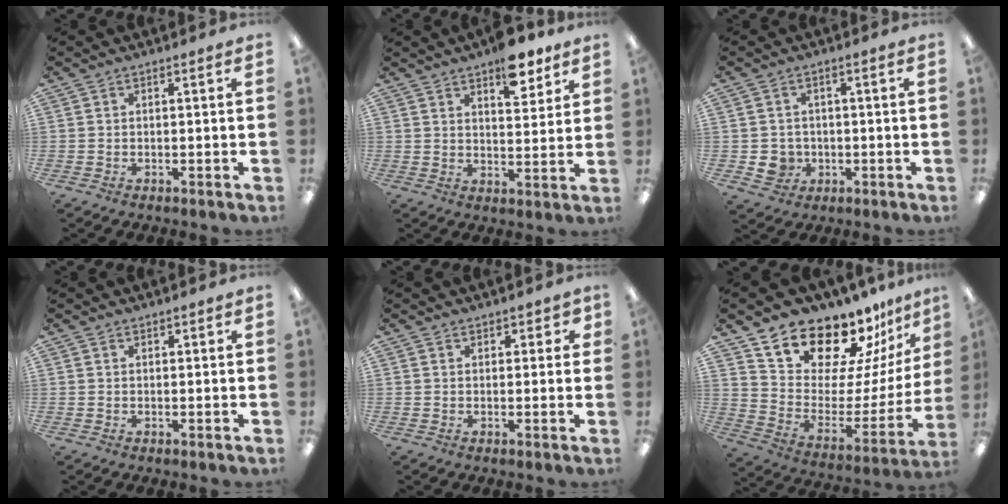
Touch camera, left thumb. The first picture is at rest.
{"total": 10.2, "force": [7.3, 4.4, 5.7], "torque": [-0.056, -0.043, 0.121]}
{"total": 4.4, "force": [-0.8, 4.2, 1.1], "torque": [-0.022, 0.005, -0.013]}
{"total": 0.7, "force": [0.6, 0.3, 0.1], "torque": [-0.001, 0.000, 0.011]}
{"total": 2.1, "force": [1.4, 1.5, 0.7], "torque": [0.002, -0.002, 0.022]}
{"total": 18.8, "force": [16.8, 6.4, 5.4], "torque": [-0.096, -0.145, 0.298]}